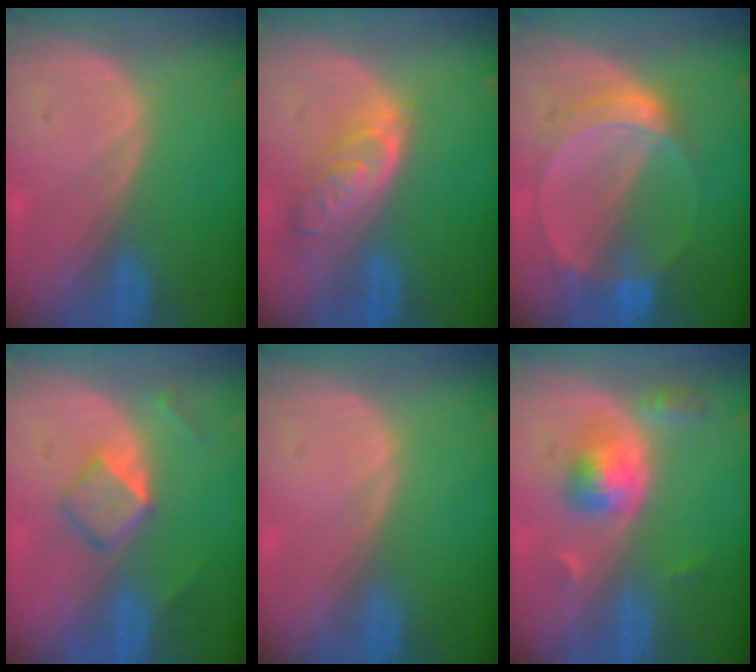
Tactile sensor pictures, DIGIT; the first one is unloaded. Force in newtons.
{"total": 6.4, "press": 5.7, "slide": 2.9}
{"total": 6.0, "press": 5.5, "slide": 2.4}
{"total": 5.3, "press": 4.6, "slide": 2.7}
{"total": 0.0}
{"total": 5.2, "press": 4.9, "slide": 1.8}